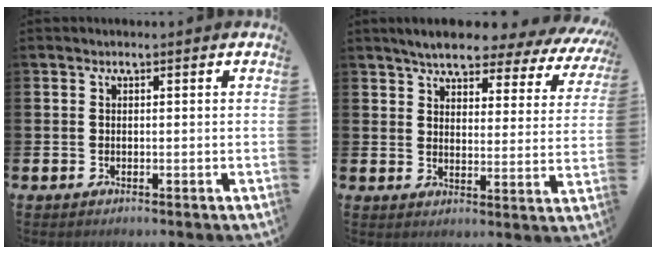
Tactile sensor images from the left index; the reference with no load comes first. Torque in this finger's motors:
{"motor_torque": [1.17, -0.97, 0.59, 0.21]}